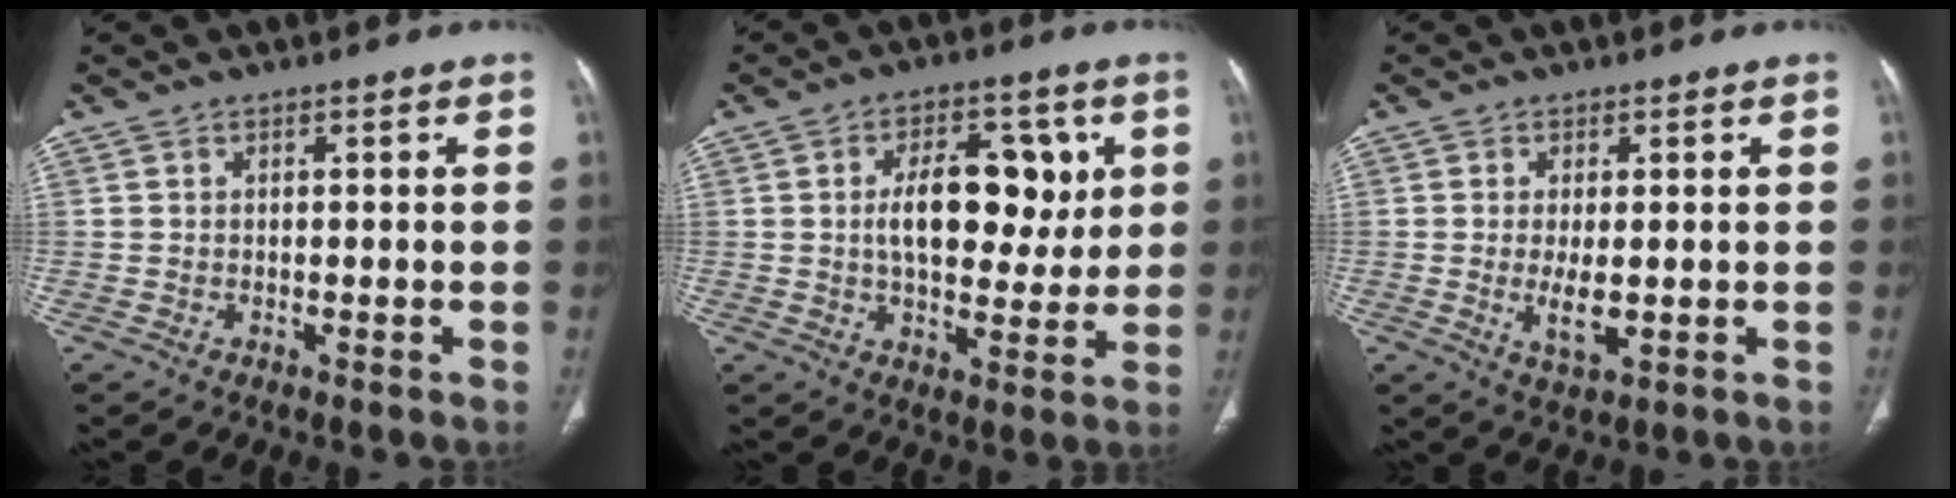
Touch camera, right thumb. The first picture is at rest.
{"total": 13.9, "force": [2.4, 7.9, 11.1], "torque": [-0.122, 0.000, 0.037]}
{"total": 4.6, "force": [-0.4, 1.9, 4.2], "torque": [-0.078, -0.012, -0.003]}